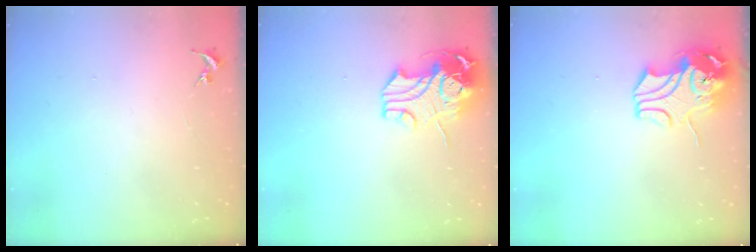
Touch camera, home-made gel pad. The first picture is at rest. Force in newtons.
{"total": 12.8, "press": 12.6, "slide": 2.3}
{"total": 12.4, "press": 12.3, "slide": 2.0}